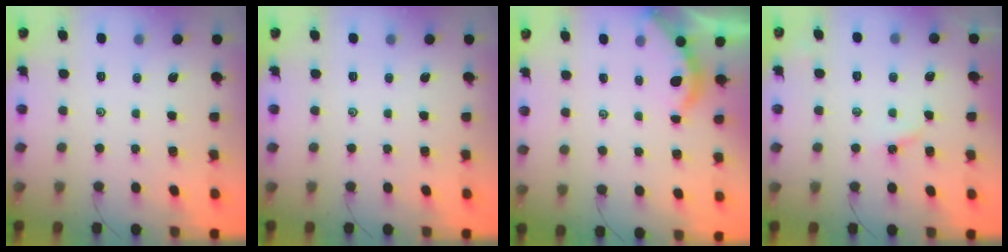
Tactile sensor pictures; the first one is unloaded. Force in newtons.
{"total": 0.0}
{"total": 2.3, "press": 2.3, "slide": 0.5}
{"total": 2.7, "press": 2.7, "slide": 0.4}